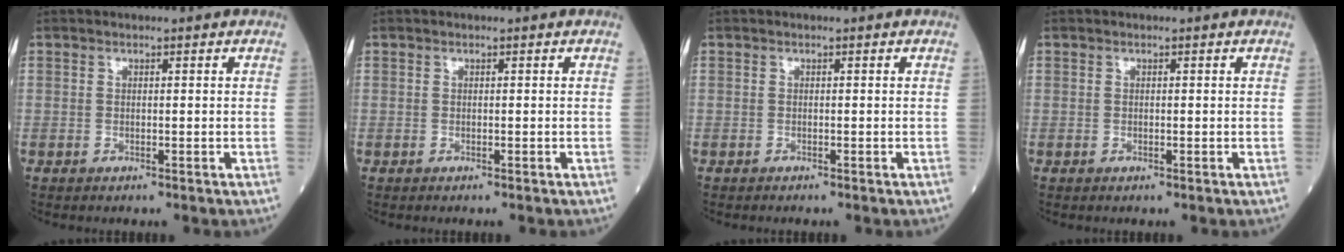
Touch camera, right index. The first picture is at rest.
{"total": 0.8, "force": [-0.7, 0.0, 0.3], "torque": [0.000, 0.001, -0.011]}
{"total": 0.7, "force": [-0.6, 0.0, 0.2], "torque": [0.002, 0.001, -0.011]}
{"total": 0.0}